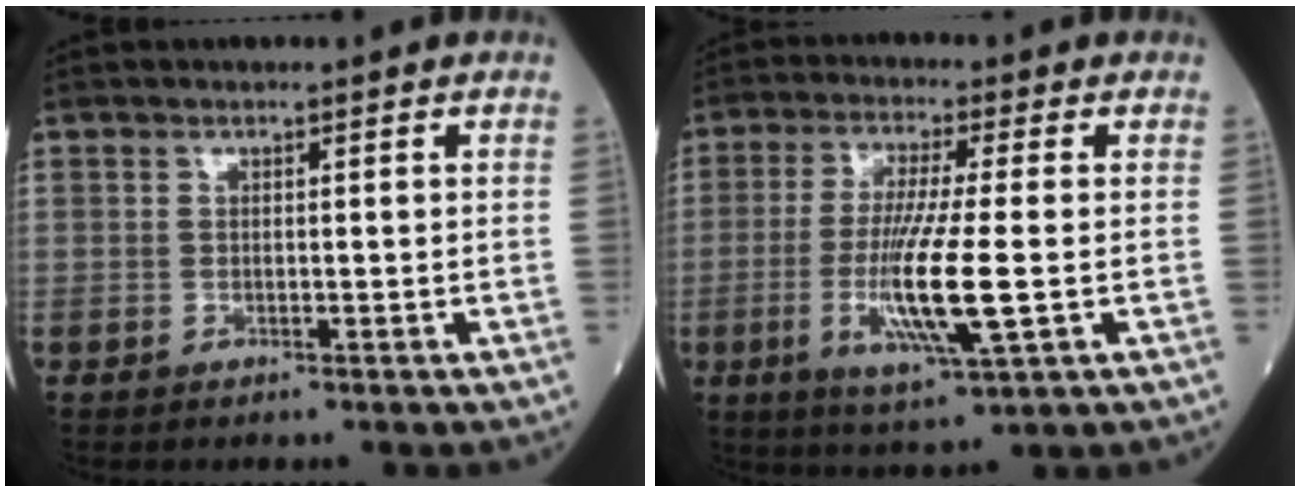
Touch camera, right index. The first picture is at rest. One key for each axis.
{"total": 11.8, "fx": -2.2, "fy": 0.5, "fz": 11.5, "tx": -0.231, "ty": -0.020, "tz": -0.044}